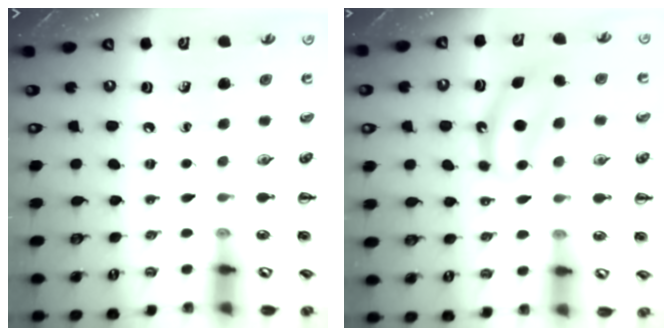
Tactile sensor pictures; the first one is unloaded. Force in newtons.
{"total": 6.4, "press": 6.4, "slide": 1.0}